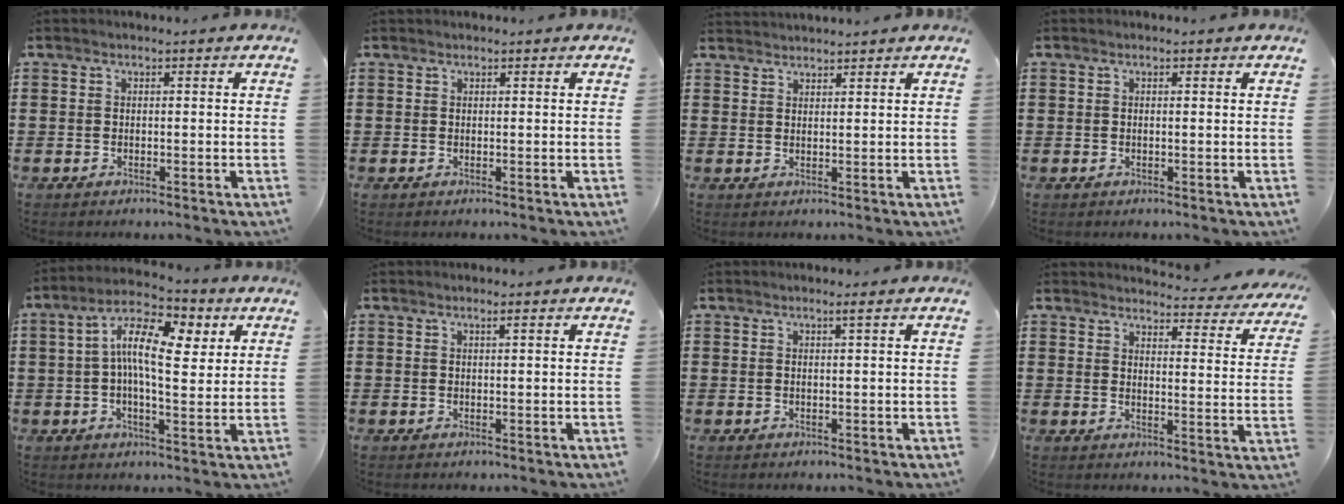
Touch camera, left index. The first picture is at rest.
{"total": 0.0}
{"total": 1.8, "force": [1.8, -0.1, -0.1], "torque": [-0.002, 0.001, 0.035]}
{"total": 0.6, "force": [0.2, 0.1, 0.5], "torque": [-0.011, 0.000, 0.005]}
{"total": 11.8, "force": [3.7, 4.9, 10.1], "torque": [-0.182, 0.000, 0.062]}
{"total": 0.6, "force": [0.3, 0.0, 0.5], "torque": [-0.010, -0.003, 0.006]}
{"total": 0.9, "force": [0.3, -0.2, 0.8], "torque": [-0.014, -0.003, 0.005]}
{"total": 3.7, "force": [3.6, 0.3, 0.9], "torque": [-0.019, -0.030, 0.057]}